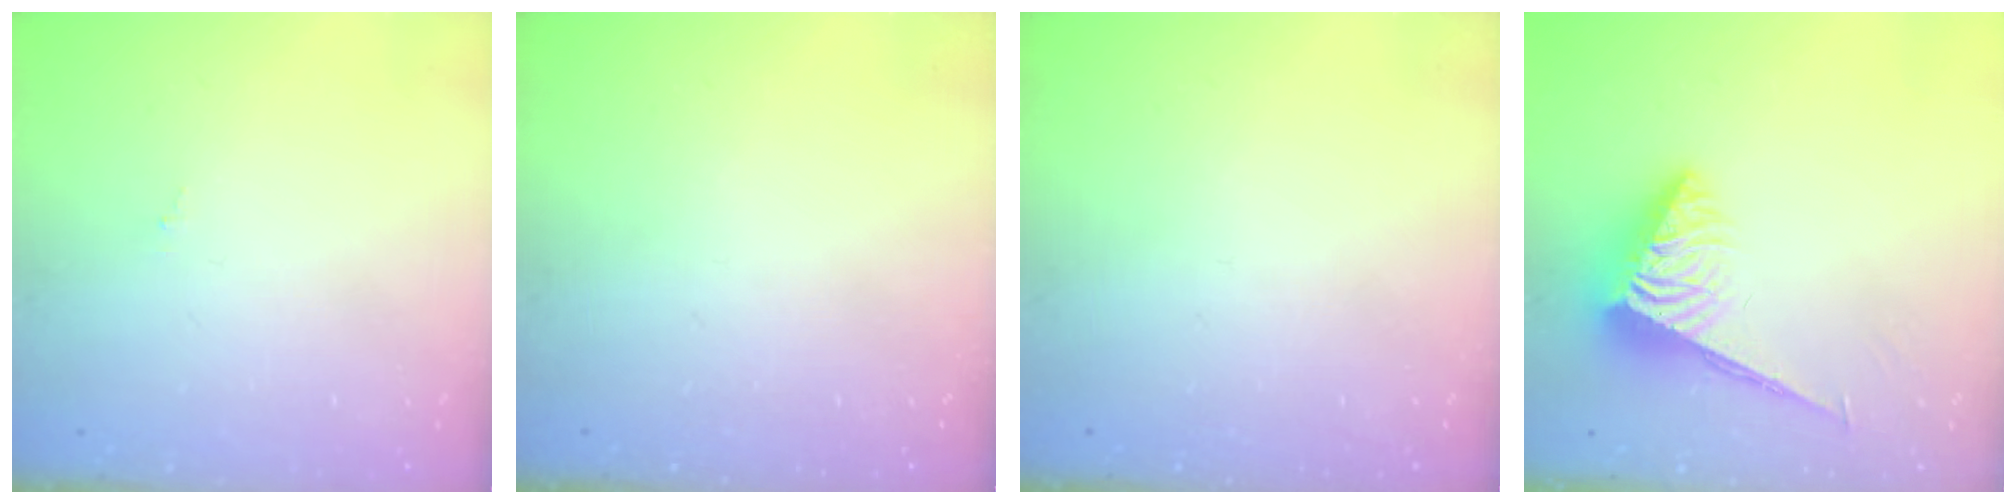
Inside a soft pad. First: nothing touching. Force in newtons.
{"total": 0.0}
{"total": 0.0}
{"total": 6.1, "press": 6.1, "slide": 0.4}